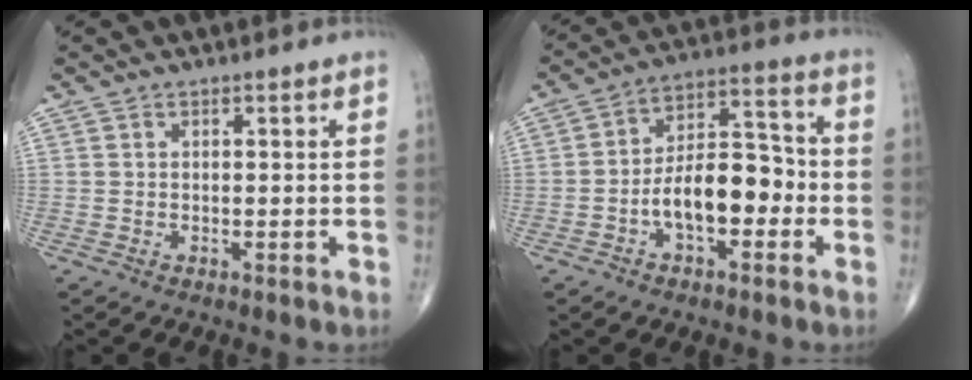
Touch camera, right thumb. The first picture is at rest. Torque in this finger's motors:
{"motor_torque": [1.80, 1.57, 1.39, -0.33, 0.16]}